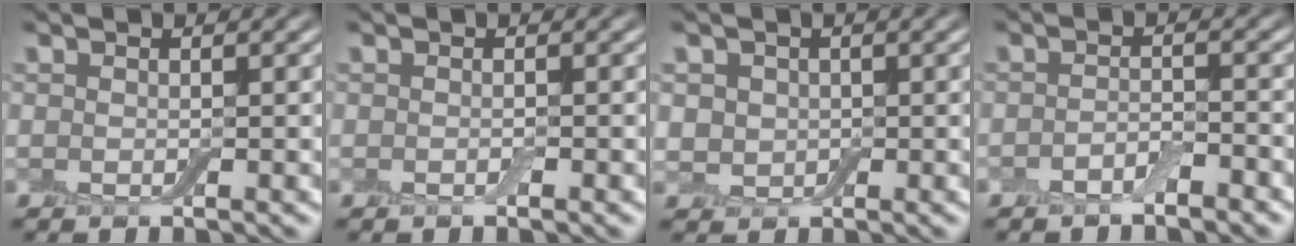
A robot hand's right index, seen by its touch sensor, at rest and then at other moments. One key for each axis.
{"total": 0.0}
{"total": 2.9, "fx": 0.7, "fy": 2.6, "fz": 1.1, "tx": -0.008, "ty": 0.013, "tz": -0.009}
{"total": 1.7, "fx": -1.2, "fy": 0.5, "fz": 1.0, "tx": -0.021, "ty": 0.004, "tz": -0.026}